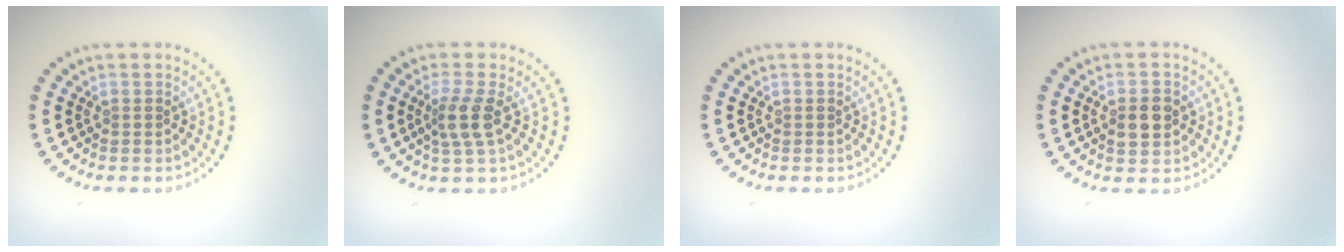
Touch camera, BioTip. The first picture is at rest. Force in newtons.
{"total": 2.6, "press": 2.0, "slide": 1.7}
{"total": 0.0}
{"total": 2.8, "press": 2.8, "slide": 0.1}